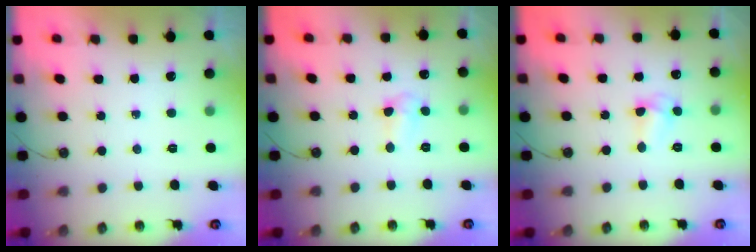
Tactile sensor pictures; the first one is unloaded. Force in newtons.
{"total": 3.8, "press": 3.7, "slide": 0.6}
{"total": 4.1, "press": 4.1, "slide": 0.0}